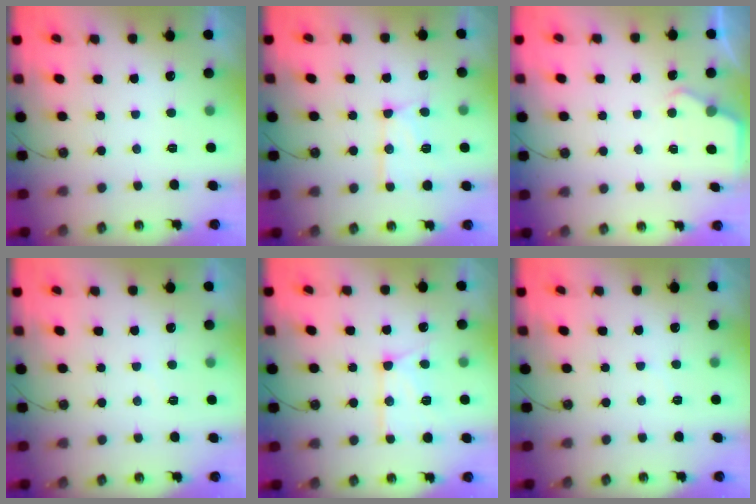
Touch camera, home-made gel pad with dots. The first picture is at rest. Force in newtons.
{"total": 13.2, "press": 13.1, "slide": 1.3}
{"total": 3.3, "press": 3.3, "slide": 0.5}
{"total": 3.0, "press": 3.0, "slide": 0.4}
{"total": 13.2, "press": 13.2, "slide": 1.2}
{"total": 3.0, "press": 2.9, "slide": 0.4}